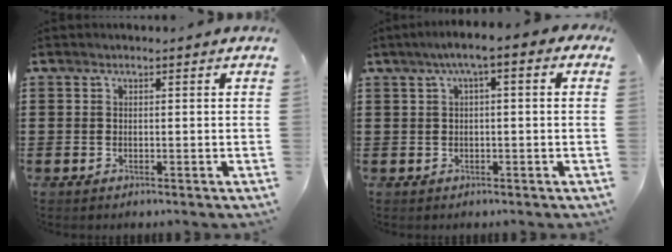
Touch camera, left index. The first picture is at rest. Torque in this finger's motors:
{"motor_torque": [1.65, -0.49, 0.76, 0.20]}